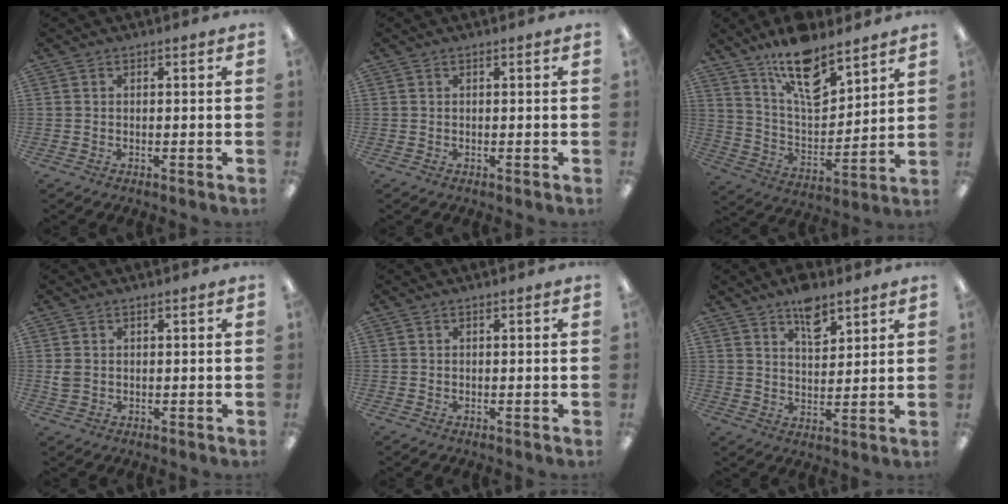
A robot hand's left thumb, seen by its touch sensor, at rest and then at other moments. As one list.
[{"total": 0.0}, {"total": 16.2, "force": [11.7, 6.5, 9.2], "torque": [-0.154, -0.067, 0.203]}, {"total": 2.0, "force": [0.6, 1.5, 1.1], "torque": [-0.023, 0.004, 0.011]}, {"total": 0.0}, {"total": 8.2, "force": [5.8, 3.9, 4.3], "torque": [-0.053, -0.034, 0.097]}]